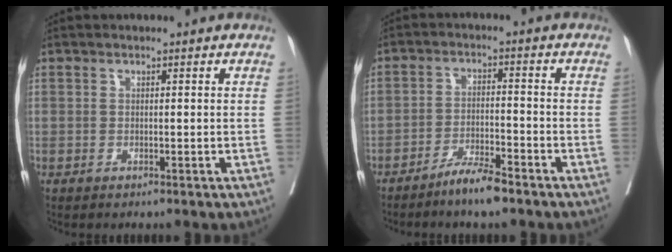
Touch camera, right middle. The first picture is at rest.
{"total": 5.0, "force": [-4.1, 0.4, 2.9], "torque": [-0.052, -0.006, -0.078]}